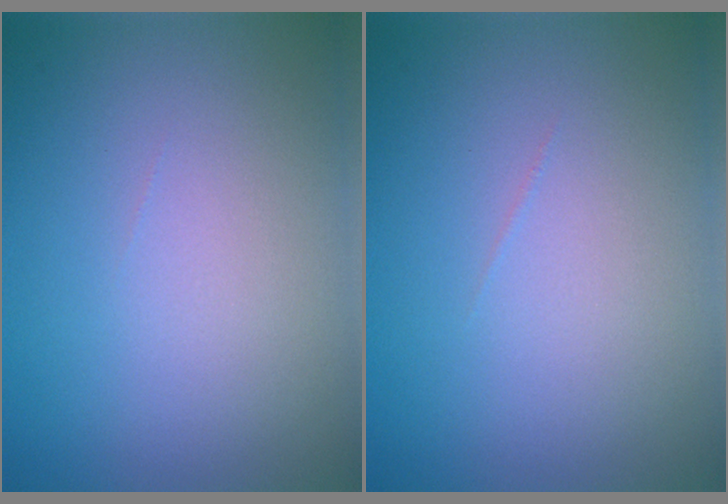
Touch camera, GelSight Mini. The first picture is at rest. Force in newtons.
{"total": 0.0}